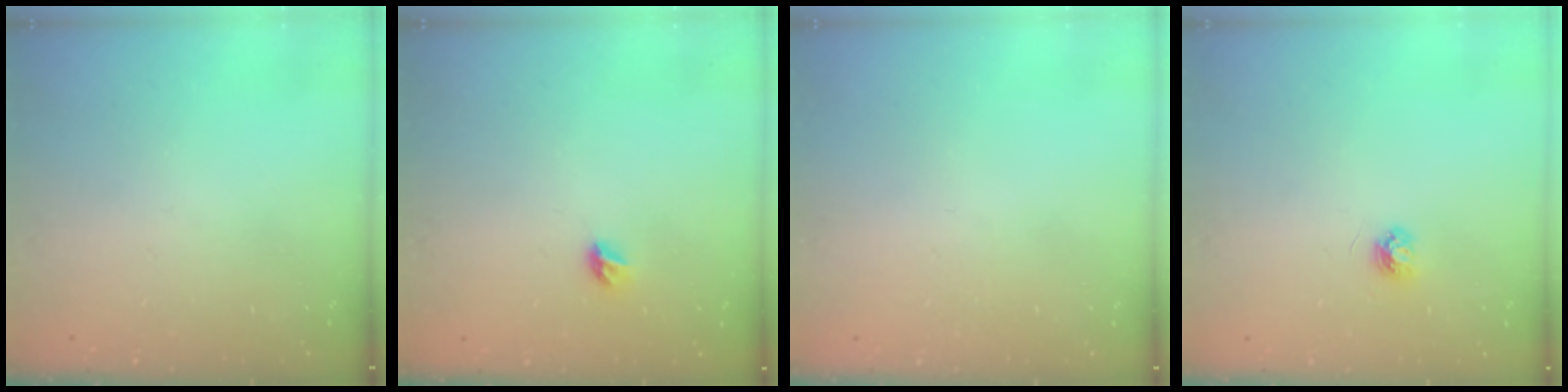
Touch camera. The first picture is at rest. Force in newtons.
{"total": 5.4, "press": 5.4, "slide": 0.5}
{"total": 0.9, "press": 0.9, "slide": 0.1}
{"total": 3.9, "press": 3.9, "slide": 0.4}